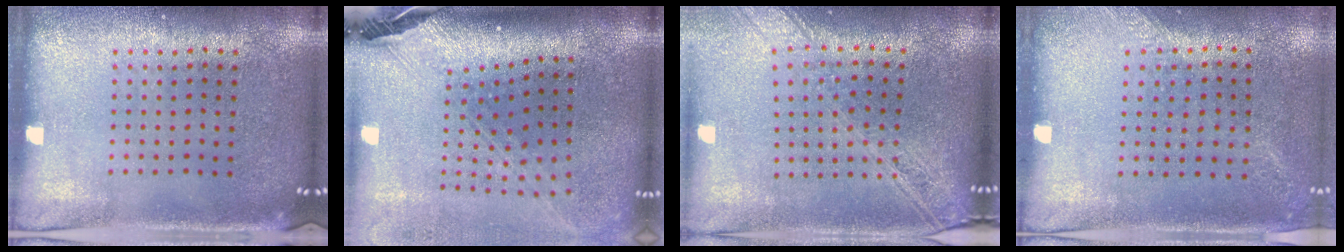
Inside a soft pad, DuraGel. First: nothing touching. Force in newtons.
{"total": 2.9, "press": 2.1, "slide": 2.0}
{"total": 2.1, "press": 1.8, "slide": 1.1}
{"total": 1.4, "press": 1.0, "slide": 0.9}